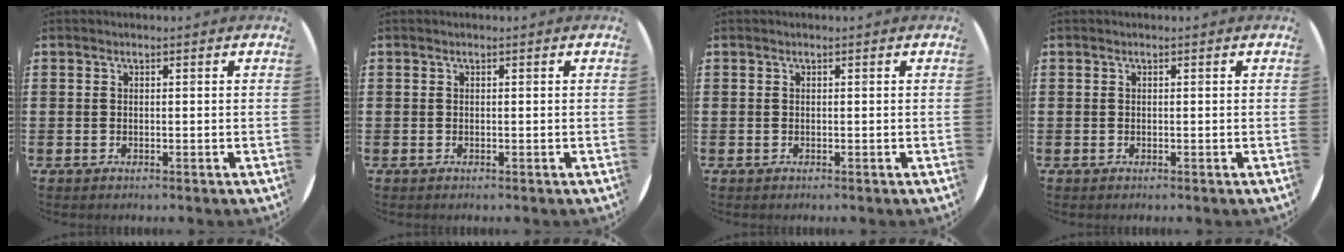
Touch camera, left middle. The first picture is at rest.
{"total": 0.0}
{"total": 0.0}
{"total": 0.0}